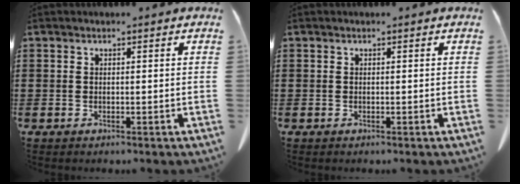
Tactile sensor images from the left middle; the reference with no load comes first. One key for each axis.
{"total": 0.0}